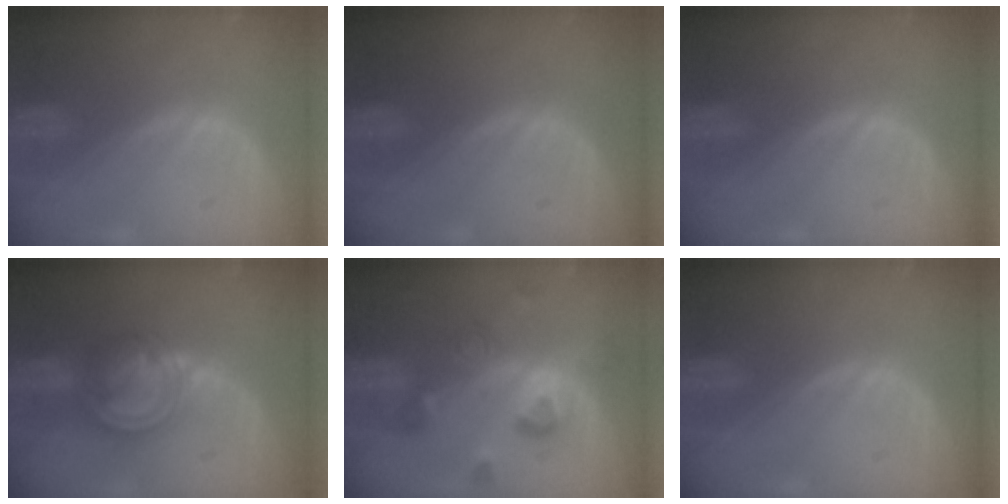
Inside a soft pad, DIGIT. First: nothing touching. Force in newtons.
{"total": 0.0}
{"total": 0.0}
{"total": 7.4, "press": 6.5, "slide": 3.5}
{"total": 7.9, "press": 7.6, "slide": 2.0}
{"total": 0.0}